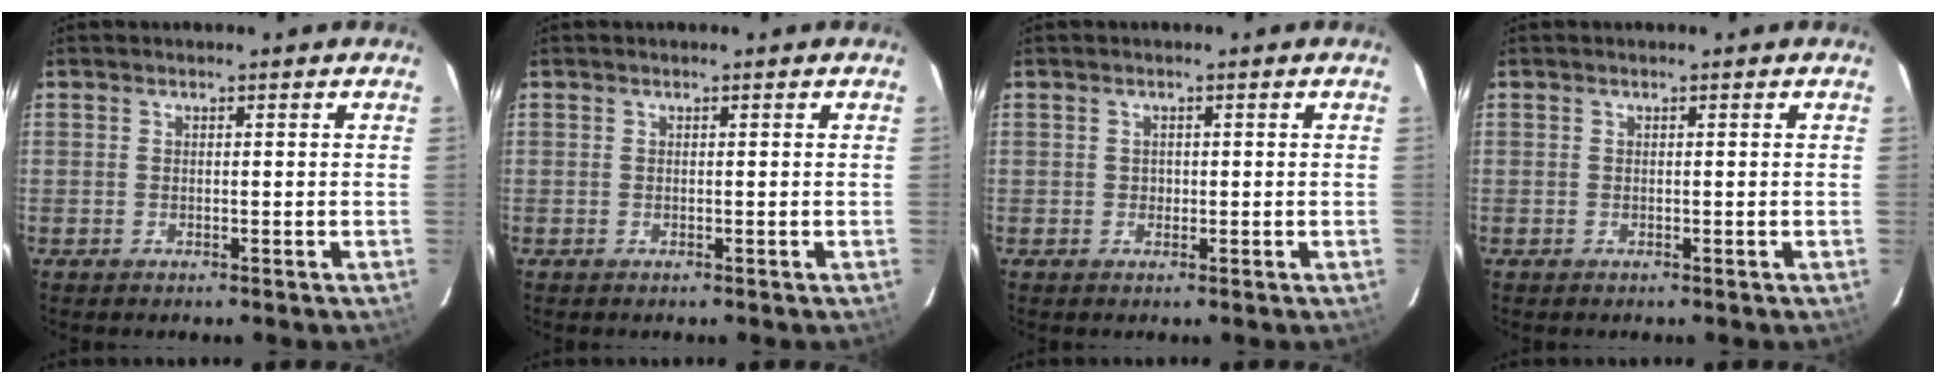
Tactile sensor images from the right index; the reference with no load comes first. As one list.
[{"total": 0.0}, {"total": 1.0, "force": [-0.1, 1.0, 0.1], "torque": [0.002, 0.002, 0.000]}, {"total": 0.0}]